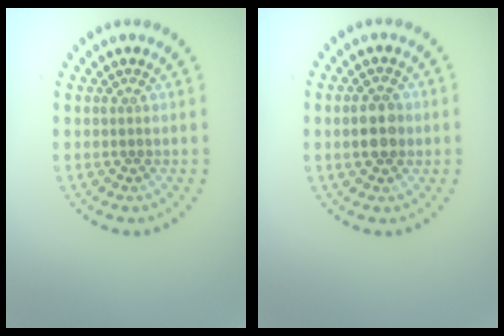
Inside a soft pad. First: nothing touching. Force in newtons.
{"total": 2.7, "press": 2.7, "slide": 0.3}